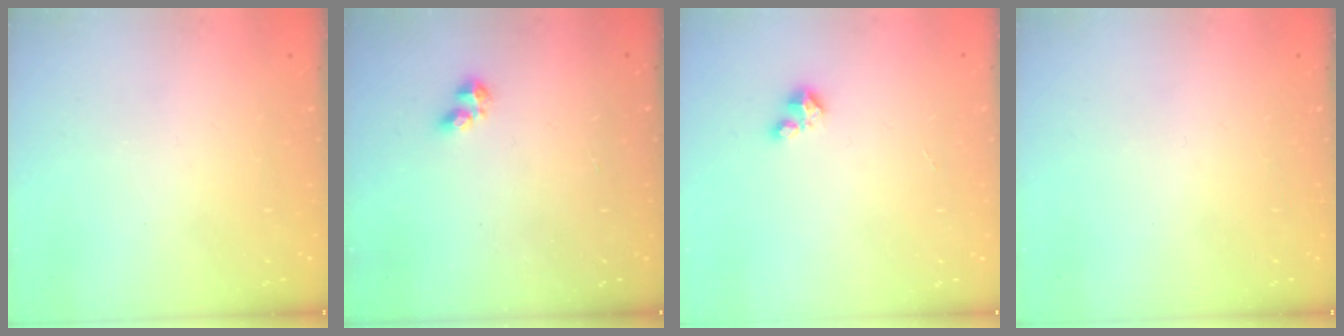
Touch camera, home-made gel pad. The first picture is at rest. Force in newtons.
{"total": 2.3, "press": 2.2, "slide": 0.6}
{"total": 1.5, "press": 1.5, "slide": 0.2}
{"total": 0.0}